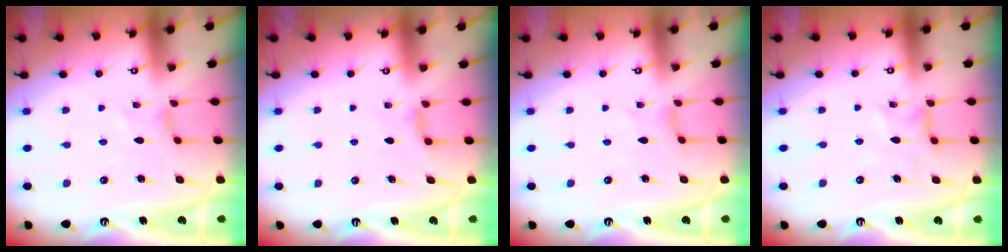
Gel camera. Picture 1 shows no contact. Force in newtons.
{"total": 4.4, "press": 4.4, "slide": 0.5}
{"total": 0.0}
{"total": 1.3, "press": 1.3, "slide": 0.2}